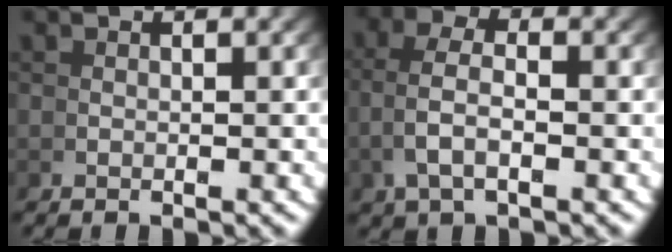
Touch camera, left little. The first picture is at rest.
{"total": 2.9, "force": [0.2, 1.1, 2.7], "torque": [-0.065, -0.006, 0.011]}